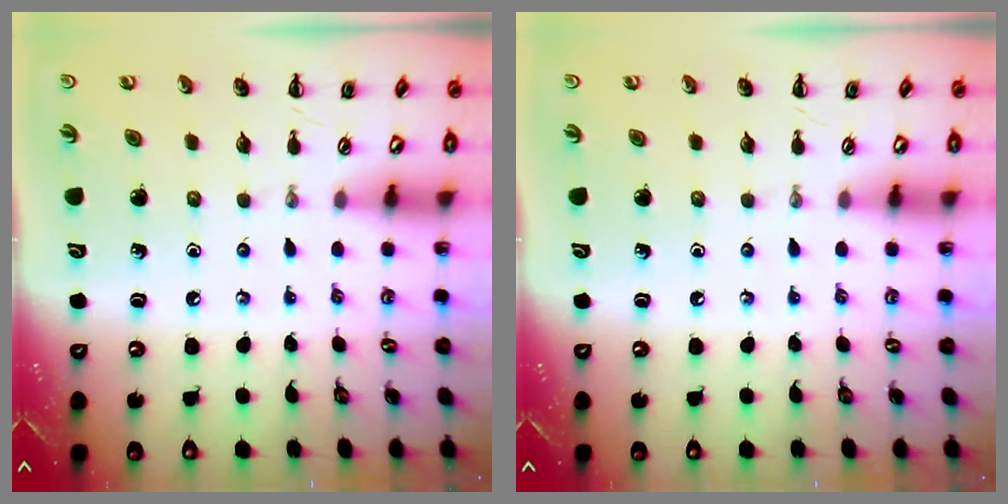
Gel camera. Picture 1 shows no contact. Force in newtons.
{"total": 0.0}